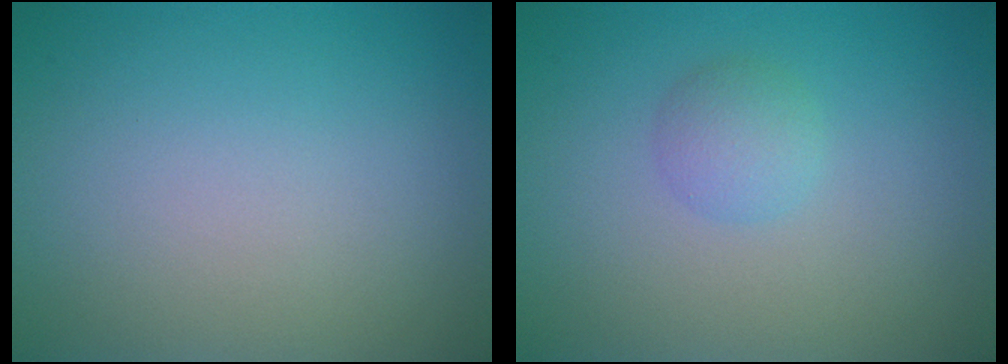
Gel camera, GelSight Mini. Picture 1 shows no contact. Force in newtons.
{"total": 1.7, "press": 1.7, "slide": 0.0}